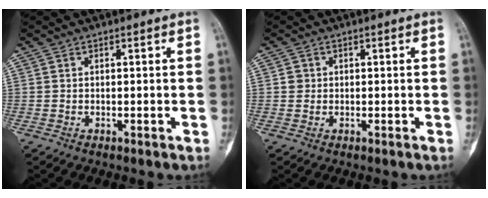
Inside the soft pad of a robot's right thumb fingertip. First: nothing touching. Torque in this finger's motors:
{"motor_torque": [-0.08, 0.65, 0.00, -0.17, -0.04]}